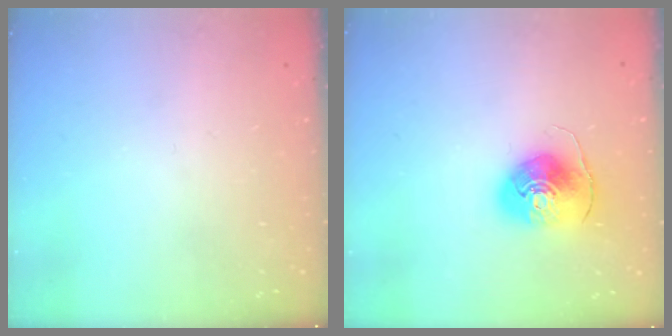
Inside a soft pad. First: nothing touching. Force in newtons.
{"total": 8.8, "press": 8.8, "slide": 0.8}